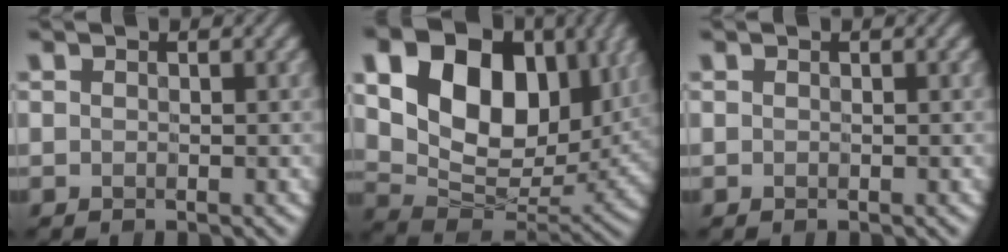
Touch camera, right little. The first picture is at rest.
{"total": 15.6, "force": [5.1, 10.4, 10.5], "torque": [-0.190, 0.017, 0.092]}
{"total": 0.0}